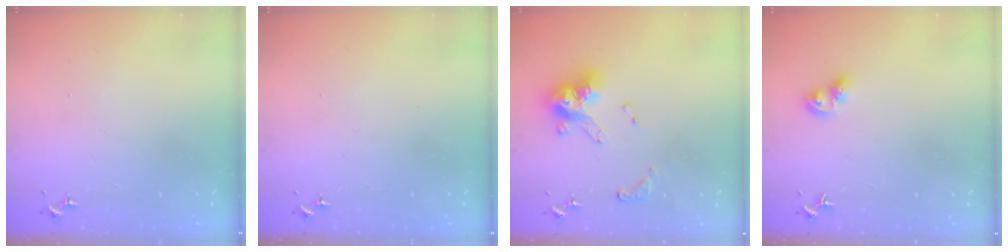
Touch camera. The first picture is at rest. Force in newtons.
{"total": 0.0}
{"total": 15.1, "press": 15.0, "slide": 1.7}
{"total": 7.8, "press": 7.7, "slide": 0.8}